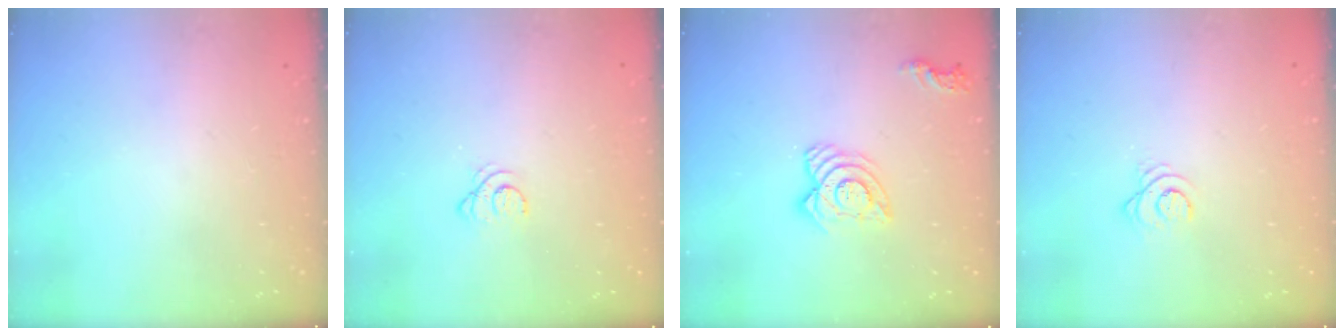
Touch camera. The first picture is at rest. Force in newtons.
{"total": 2.2, "press": 2.2, "slide": 0.2}
{"total": 11.0, "press": 10.9, "slide": 1.0}
{"total": 4.0, "press": 4.0, "slide": 0.4}